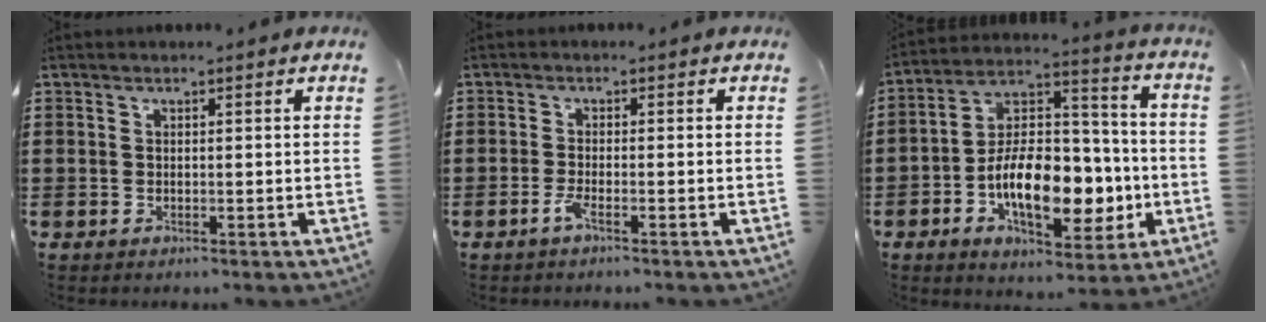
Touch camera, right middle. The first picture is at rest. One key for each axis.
{"total": 2.0, "fx": -1.2, "fy": 0.1, "fz": 1.6, "tx": -0.044, "ty": -0.006, "tz": -0.027}
{"total": 13.5, "fx": -3.9, "fy": 7.2, "fz": 10.7, "tx": -0.193, "ty": 0.006, "tz": -0.070}